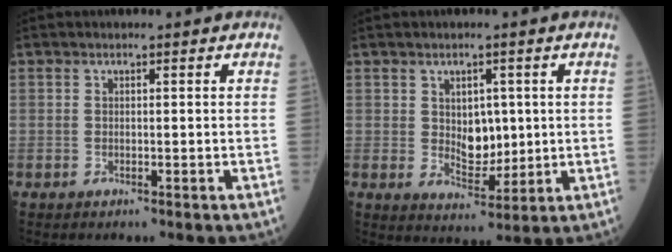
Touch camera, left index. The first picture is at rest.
{"total": 5.7, "force": [0.7, 4.1, 3.9], "torque": [-0.055, 0.004, 0.021]}